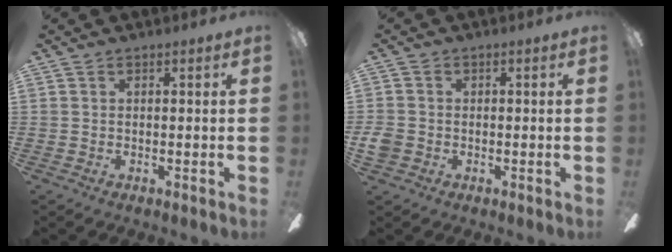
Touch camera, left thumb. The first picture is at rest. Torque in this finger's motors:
{"motor_torque": [-0.36, 0.38, -0.08, 0.26, 0.01]}